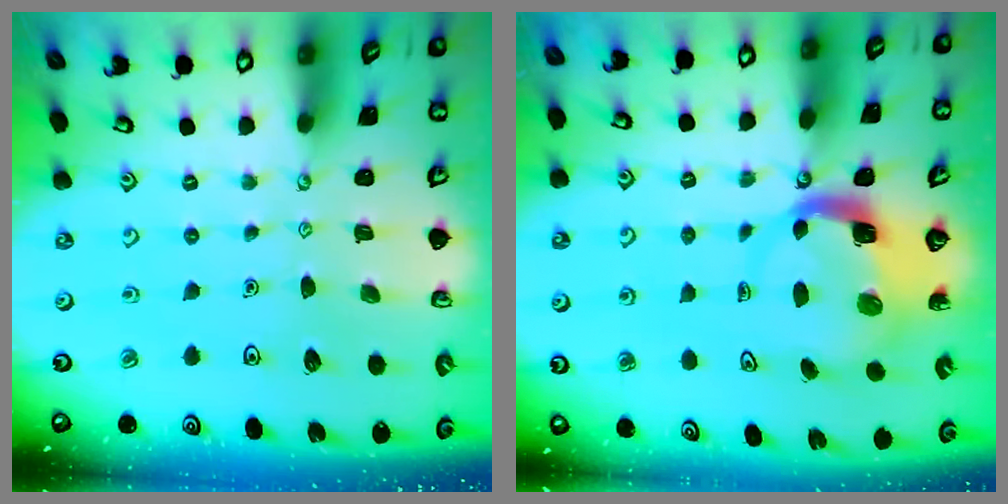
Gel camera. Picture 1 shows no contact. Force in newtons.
{"total": 4.0, "press": 4.0, "slide": 0.3}